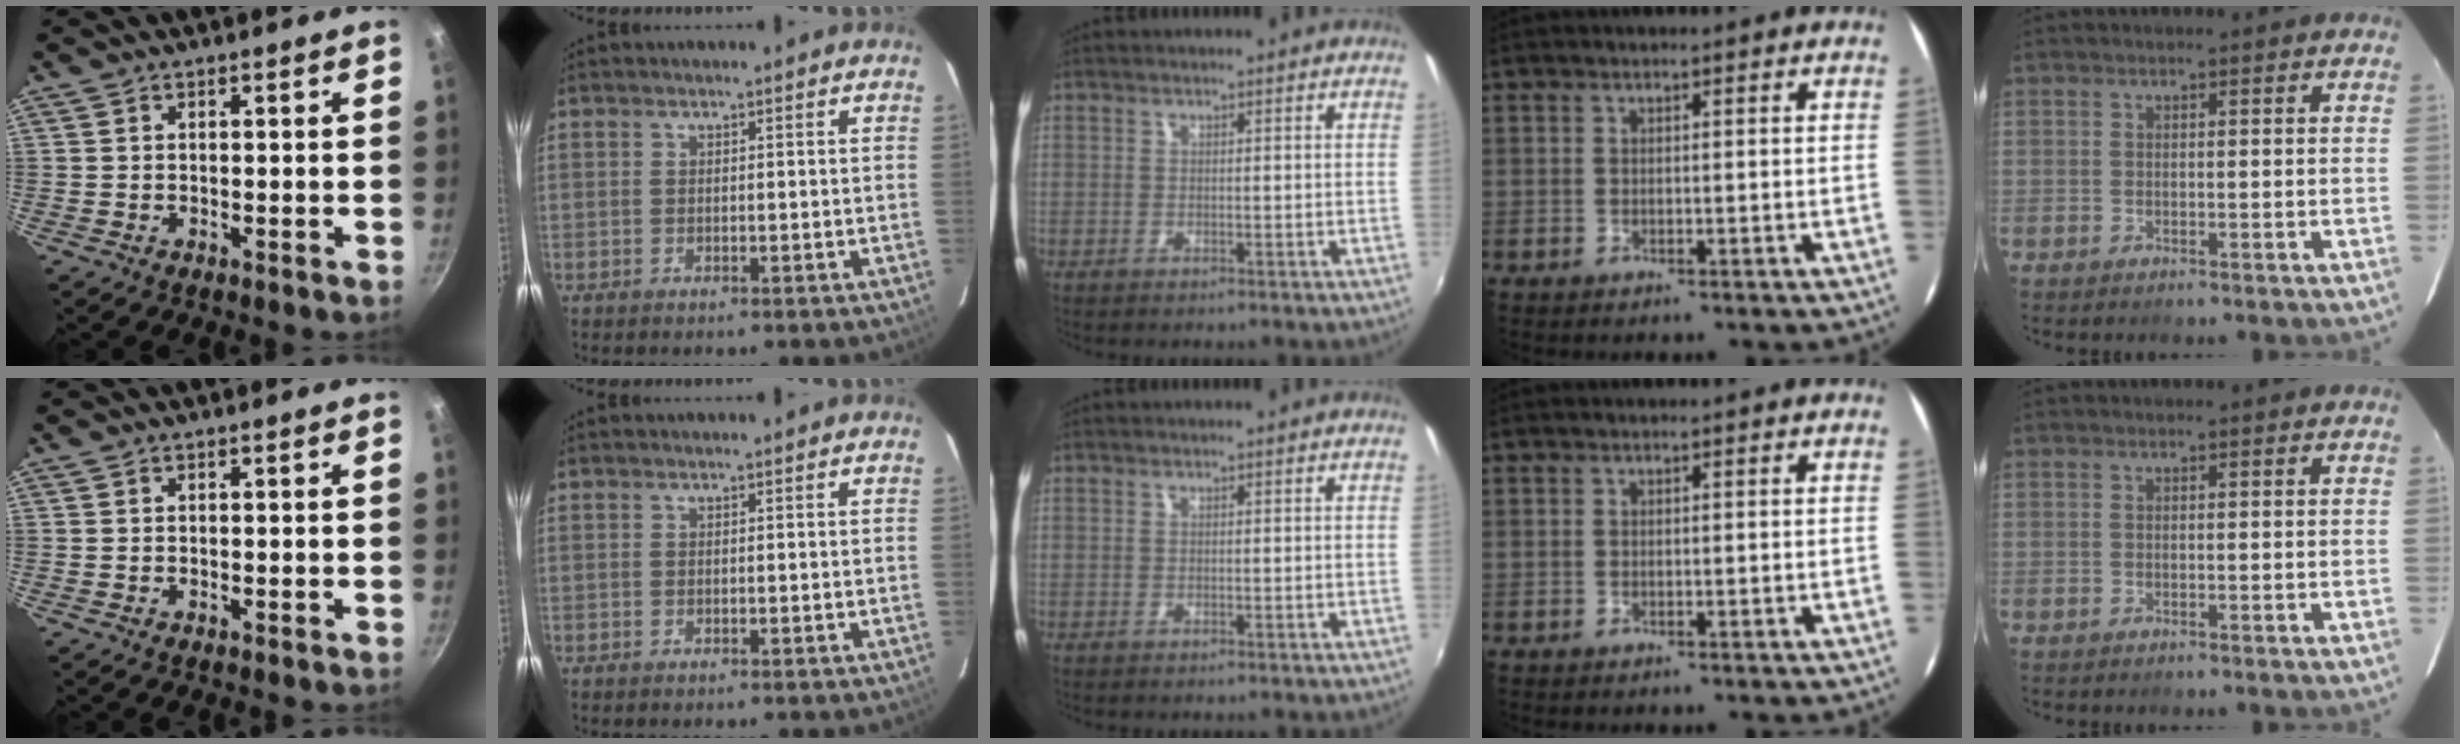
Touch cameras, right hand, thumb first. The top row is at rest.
{}